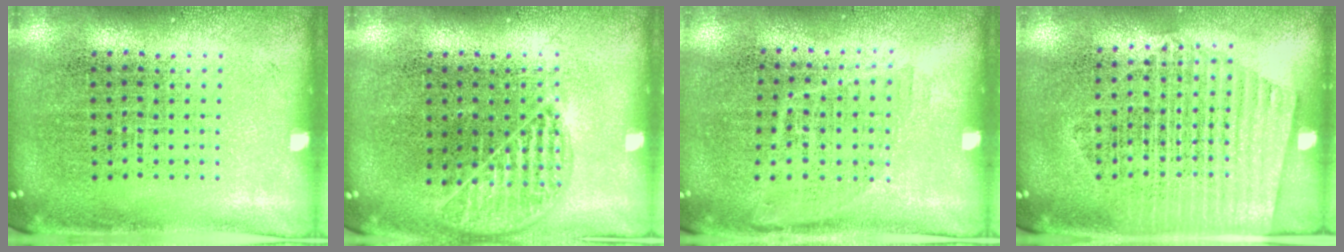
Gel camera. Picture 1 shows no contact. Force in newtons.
{"total": 1.0, "press": 1.0, "slide": 0.3}
{"total": 1.1, "press": 0.9, "slide": 0.6}
{"total": 1.5, "press": 1.4, "slide": 0.7}